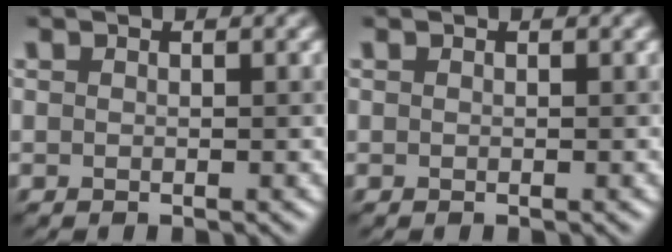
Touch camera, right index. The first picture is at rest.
{"total": 0.0}